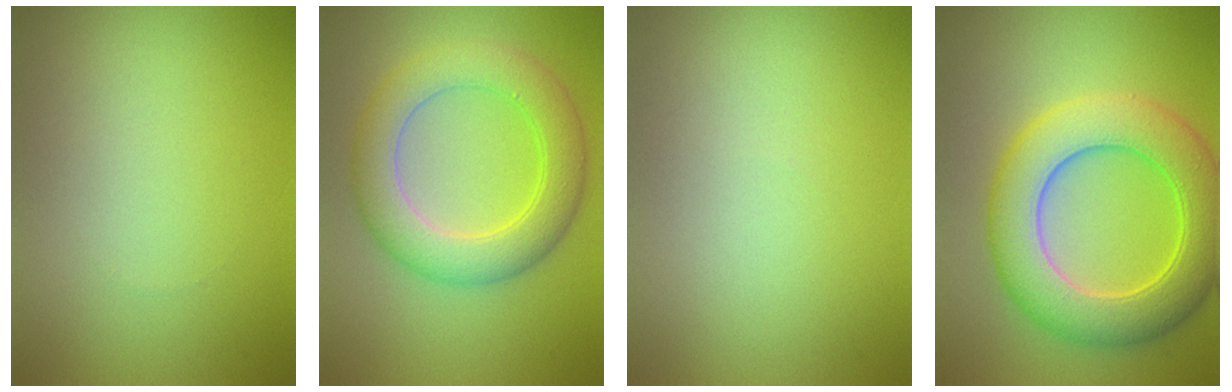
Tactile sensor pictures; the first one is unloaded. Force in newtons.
{"total": 6.1, "press": 6.0, "slide": 0.2}
{"total": 0.0}
{"total": 8.6, "press": 8.6, "slide": 0.2}